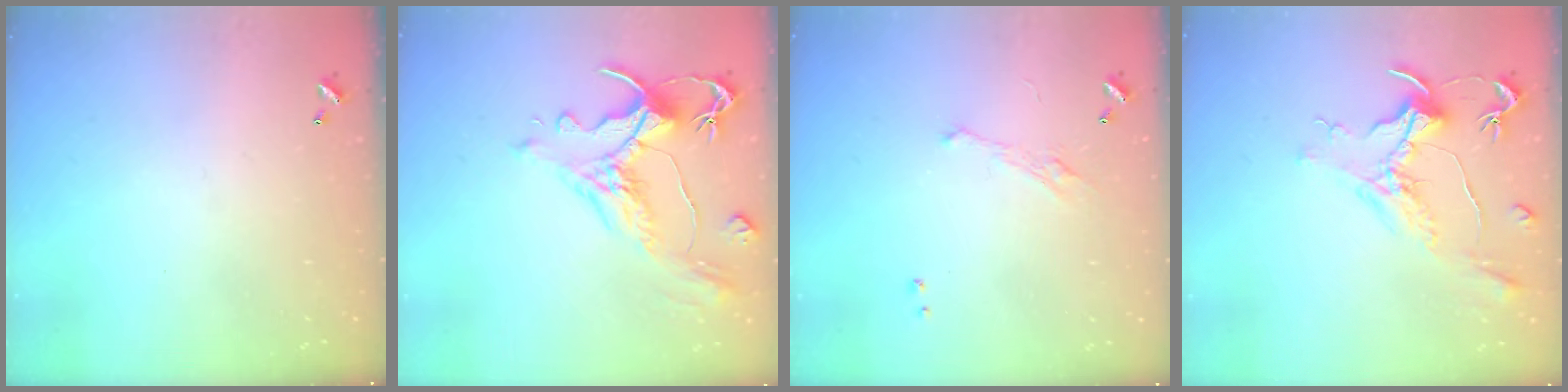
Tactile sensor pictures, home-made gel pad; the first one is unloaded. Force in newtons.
{"total": 1.5, "press": 0.2, "slide": 1.5}
{"total": 2.0, "press": 1.9, "slide": 0.7}
{"total": 1.5, "press": 1.2, "slide": 0.9}